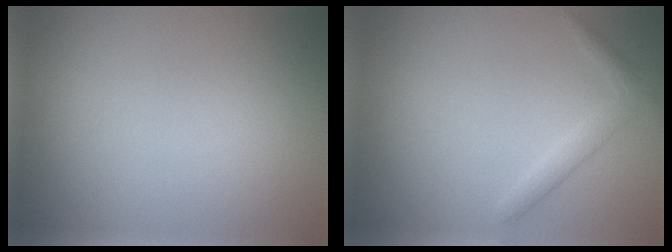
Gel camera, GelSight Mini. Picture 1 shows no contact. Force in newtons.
{"total": 1.7, "press": 1.7, "slide": 0.0}